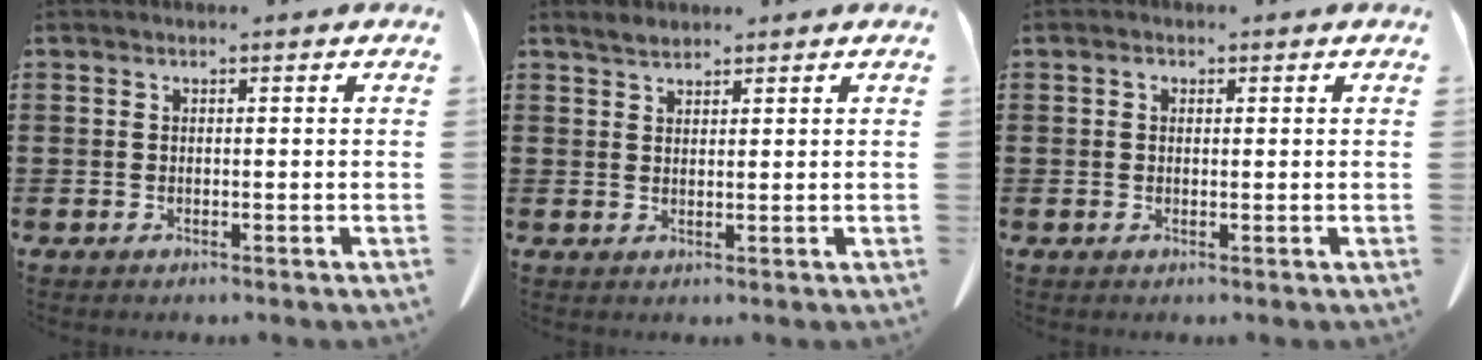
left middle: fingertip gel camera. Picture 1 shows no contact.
{"total": 1.8, "force": [1.7, 0.5, 0.6], "torque": [-0.016, 0.002, 0.033]}
{"total": 0.9, "force": [0.2, 0.6, 0.6], "torque": [-0.013, 0.006, 0.002]}